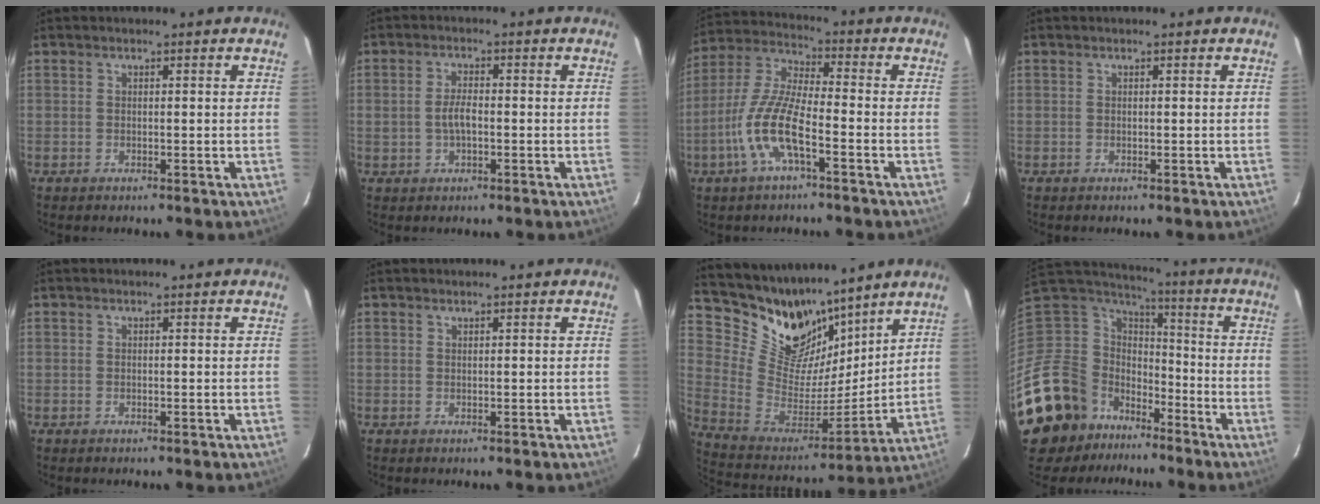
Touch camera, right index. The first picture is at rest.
{"total": 3.4, "force": [-0.6, 1.7, 2.9], "torque": [-0.059, 0.003, -0.008]}
{"total": 11.4, "force": [-4.9, 2.7, 9.9], "torque": [-0.218, -0.003, -0.099]}
{"total": 0.0}
{"total": 0.0}
{"total": 0.0}
{"total": 18.4, "force": [14.1, 9.4, 7.2], "torque": [-0.177, -0.011, 0.270]}
{"total": 20.8, "force": [-13.1, 14.1, 7.9], "torque": [-0.208, 0.017, -0.220]}